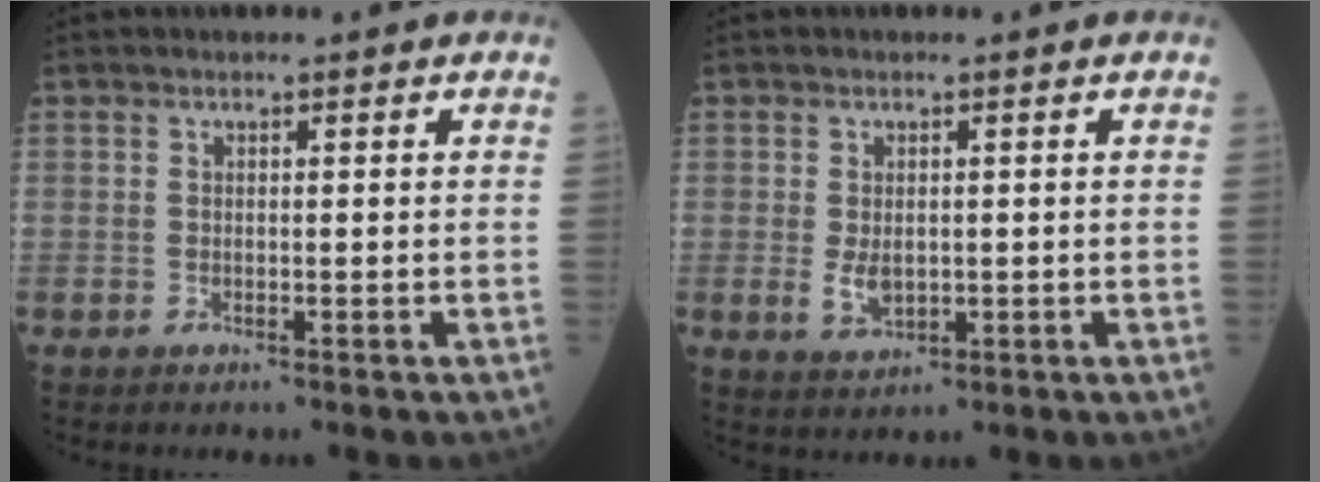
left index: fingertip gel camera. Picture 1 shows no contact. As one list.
[{"total": 3.1, "force": [-0.2, 1.9, 2.5], "torque": [-0.051, -0.007, 0.004]}]